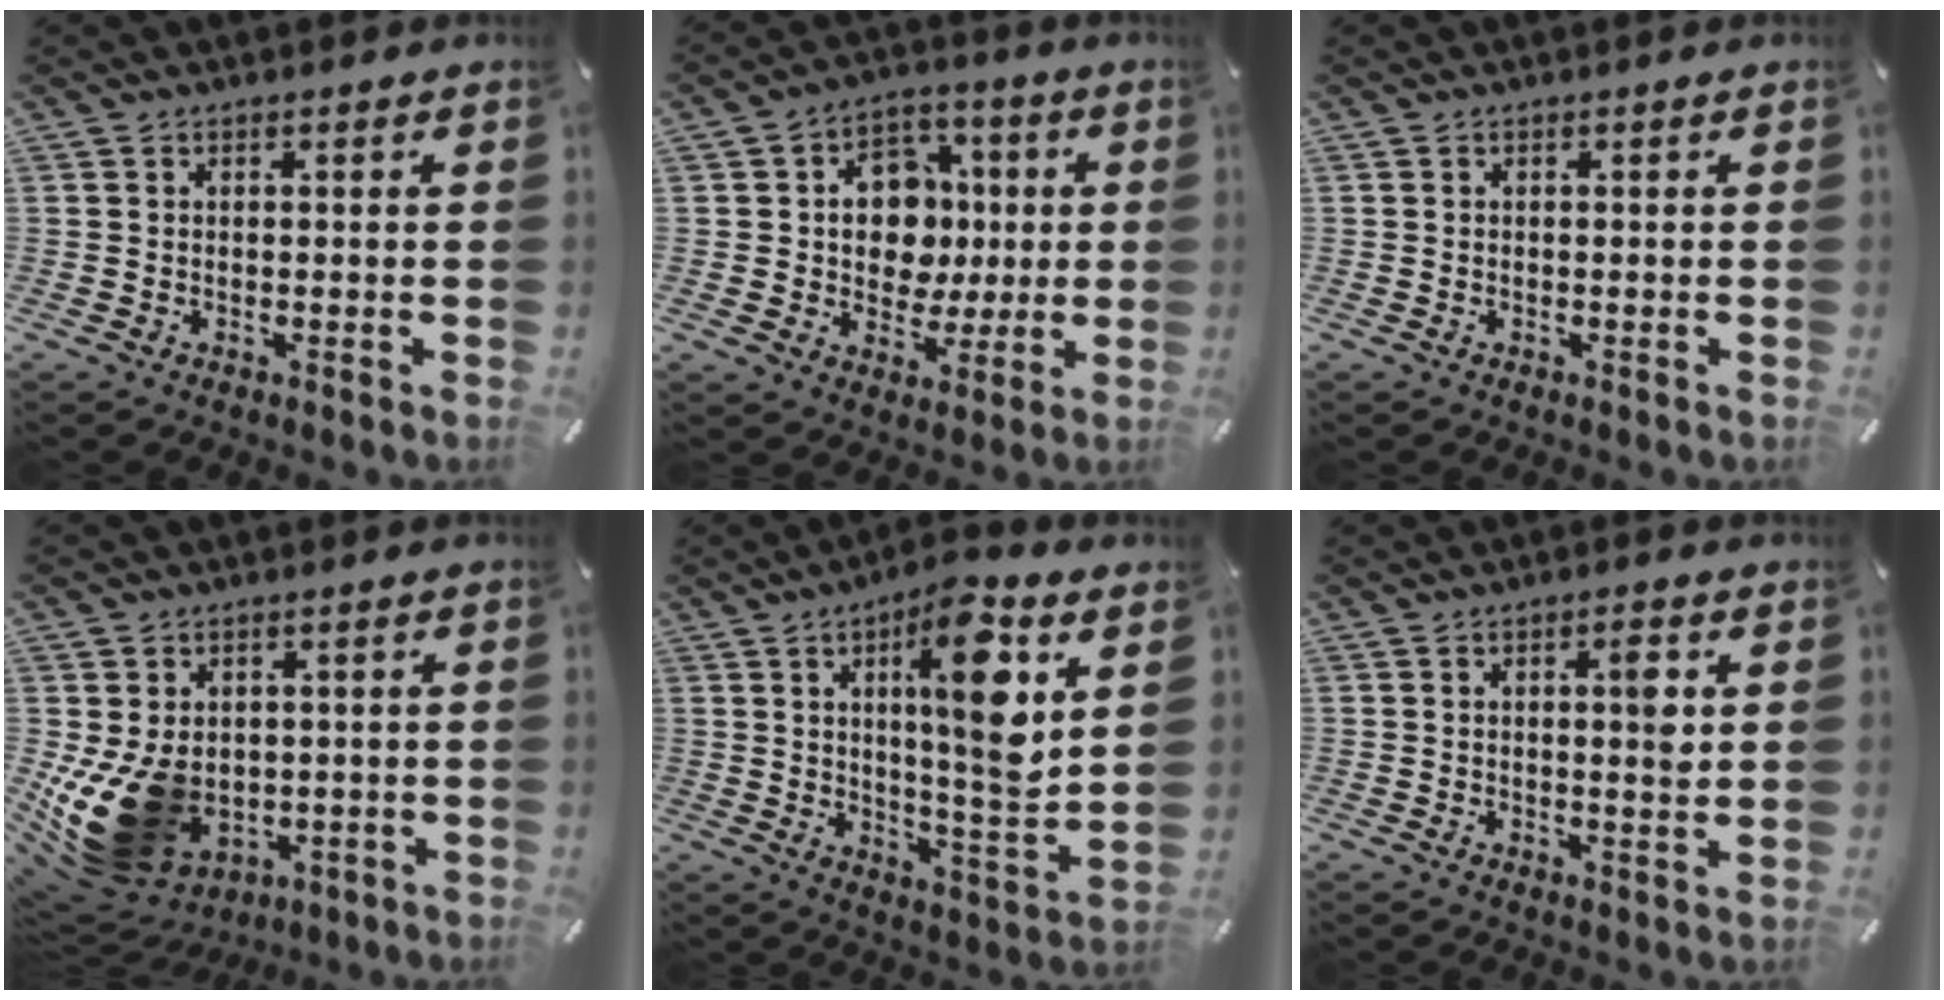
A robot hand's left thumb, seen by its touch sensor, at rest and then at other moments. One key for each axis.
{"total": 12.0, "fx": 0.3, "fy": 10.4, "fz": 5.9, "tx": -0.081, "ty": 0.009, "tz": 0.014}
{"total": 0.0}
{"total": 14.7, "fx": -1.3, "fy": 11.4, "fz": 9.2, "tx": -0.193, "ty": -0.016, "tz": -0.016}
{"total": 15.5, "fx": 5.9, "fy": 3.5, "fz": 13.9, "tx": -0.210, "ty": -0.028, "tz": 0.085}
{"total": 4.6, "fx": 1.2, "fy": 1.2, "fz": 4.3, "tx": -0.063, "ty": -0.006, "tz": 0.013}